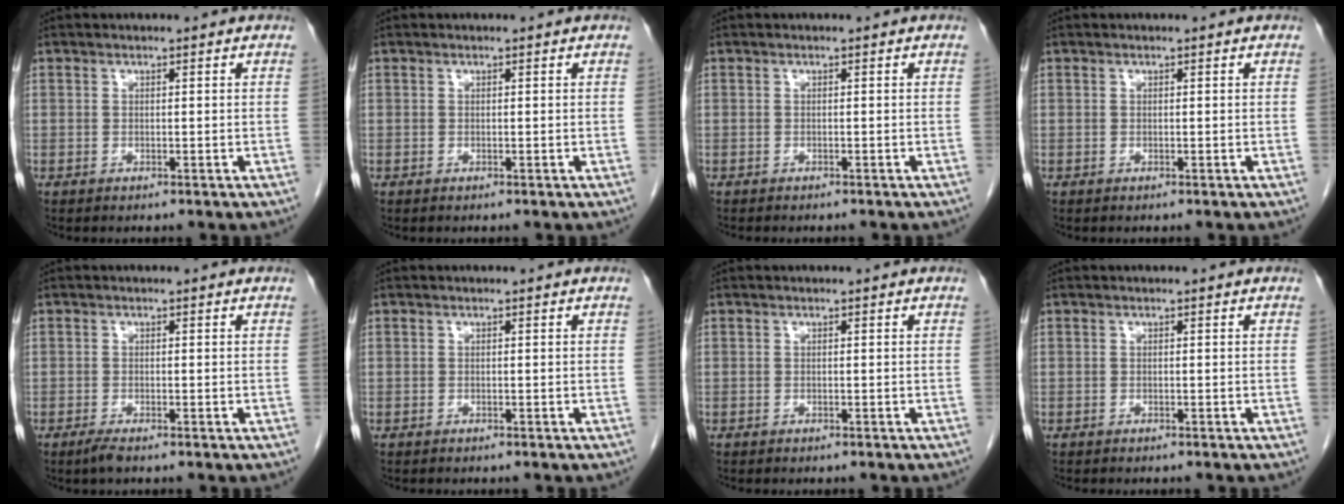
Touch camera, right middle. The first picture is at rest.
{"total": 0.0}
{"total": 2.6, "force": [-2.3, 0.6, 1.1], "torque": [-0.020, -0.005, -0.024]}
{"total": 0.0}
{"total": 1.5, "force": [-1.2, 0.1, 0.9], "torque": [-0.028, -0.005, -0.023]}
{"total": 1.9, "force": [-1.7, 0.4, 0.8], "torque": [-0.015, -0.004, -0.018]}
{"total": 2.1, "force": [-1.8, 0.5, 0.9], "torque": [-0.017, -0.005, -0.019]}
{"total": 2.9, "force": [-2.5, 0.7, 1.3], "torque": [-0.021, -0.005, -0.027]}